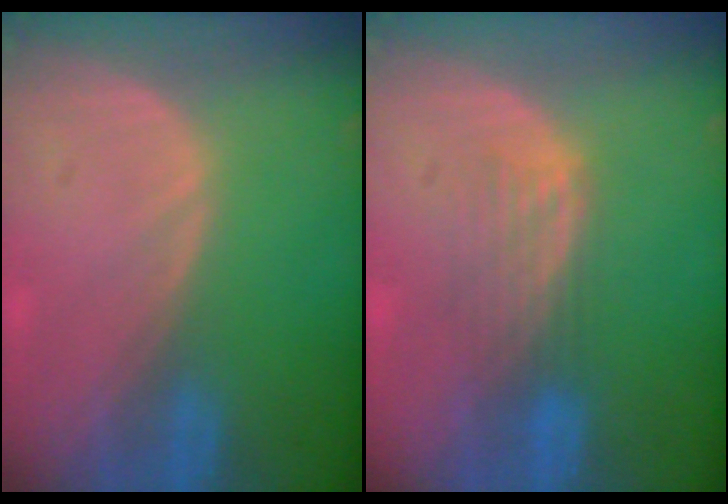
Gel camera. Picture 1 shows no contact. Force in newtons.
{"total": 4.6, "press": 3.8, "slide": 2.6}